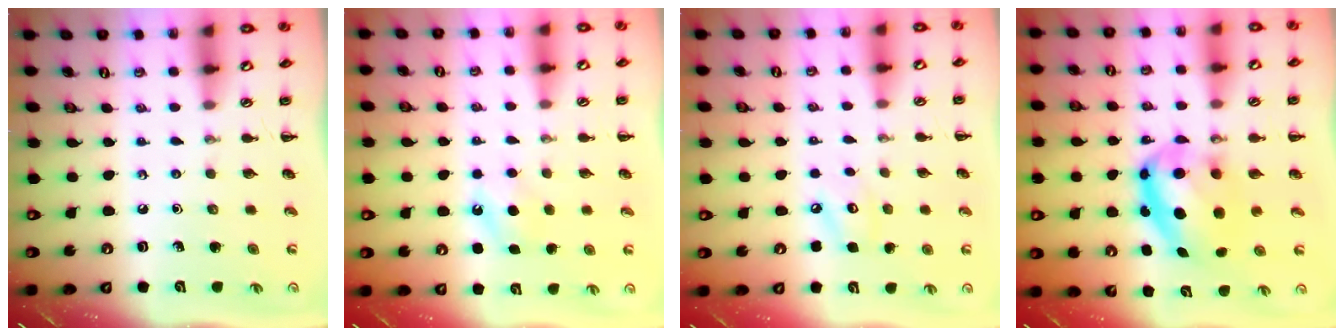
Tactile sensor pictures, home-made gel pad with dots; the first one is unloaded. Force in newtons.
{"total": 6.2, "press": 6.0, "slide": 1.4}
{"total": 4.7, "press": 4.7, "slide": 0.7}
{"total": 9.6, "press": 9.4, "slide": 2.2}